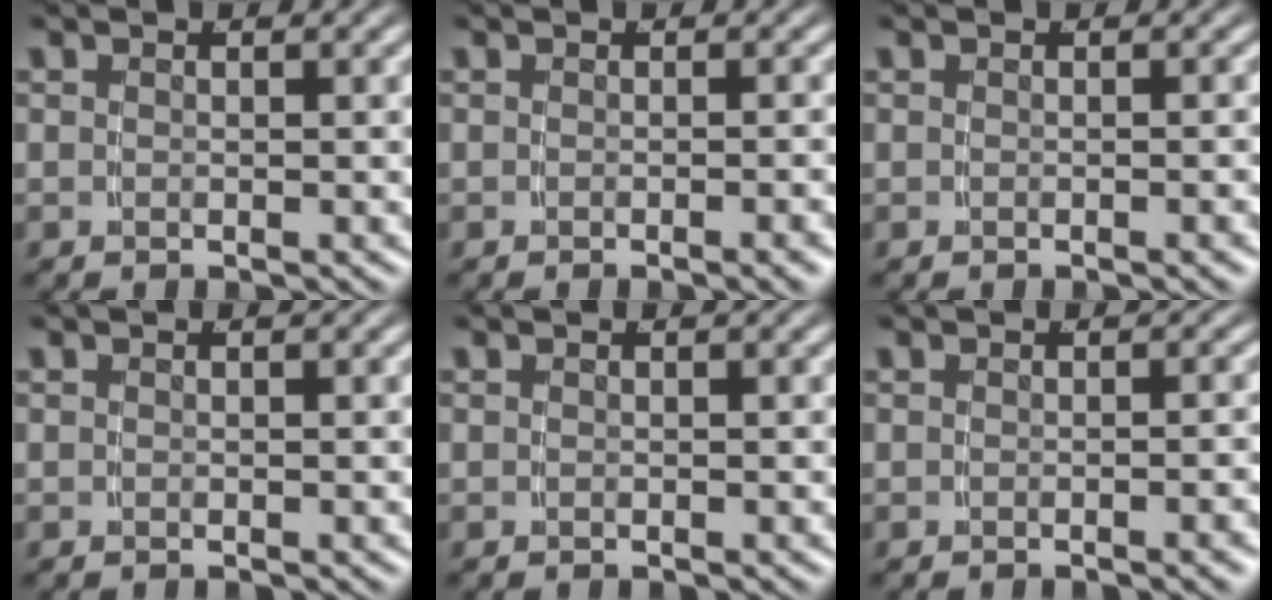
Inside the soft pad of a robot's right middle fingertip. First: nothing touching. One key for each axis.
{"total": 0.9, "fx": -0.6, "fy": -0.3, "fz": 0.6, "tx": -0.008, "ty": 0.007, "tz": -0.012}
{"total": 0.5, "fx": -0.3, "fy": -0.3, "fz": 0.3, "tx": -0.003, "ty": 0.007, "tz": -0.008}
{"total": 0.0}
{"total": 0.0}
{"total": 0.9, "fx": -0.6, "fy": -0.3, "fz": 0.6, "tx": -0.007, "ty": 0.009, "tz": -0.012}